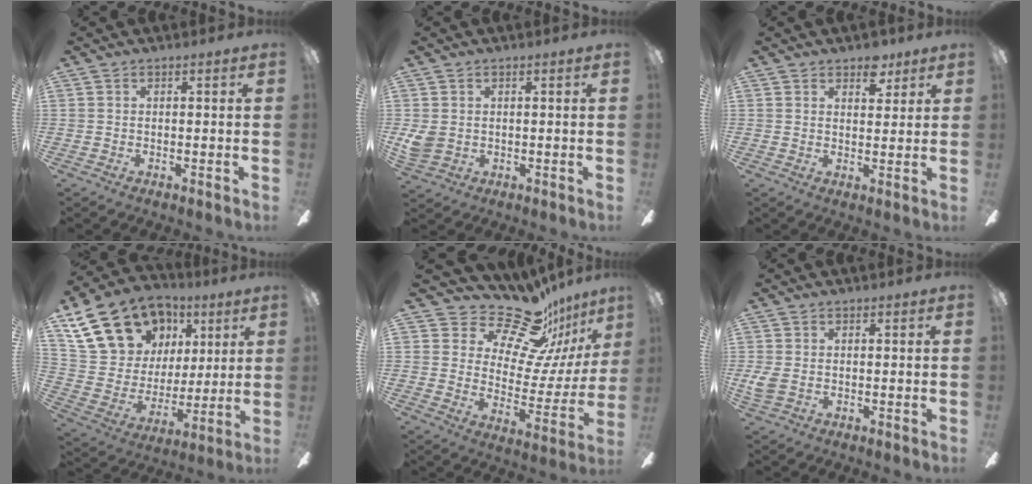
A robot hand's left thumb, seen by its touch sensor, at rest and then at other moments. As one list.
[{"total": 4.3, "force": [0.6, 3.7, 2.2], "torque": [-0.039, 0.005, 0.015]}, {"total": 5.7, "force": [4.2, 3.2, 2.3], "torque": [-0.006, -0.019, 0.069]}, {"total": 21.7, "force": [12.6, 15.0, 9.2], "torque": [-0.182, -0.053, 0.253]}, {"total": 19.0, "force": [15.9, 6.9, 7.7], "torque": [-0.125, -0.128, 0.271]}, {"total": 3.5, "force": [0.0, 2.5, 2.5], "torque": [-0.050, -0.001, -0.002]}]